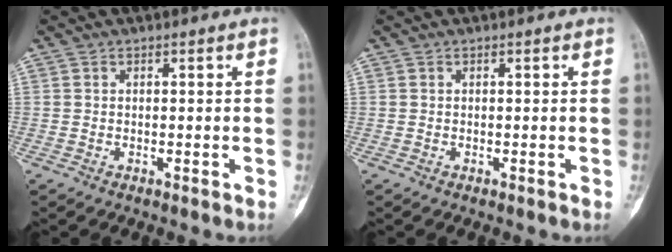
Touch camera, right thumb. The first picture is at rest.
{"total": 0.0}